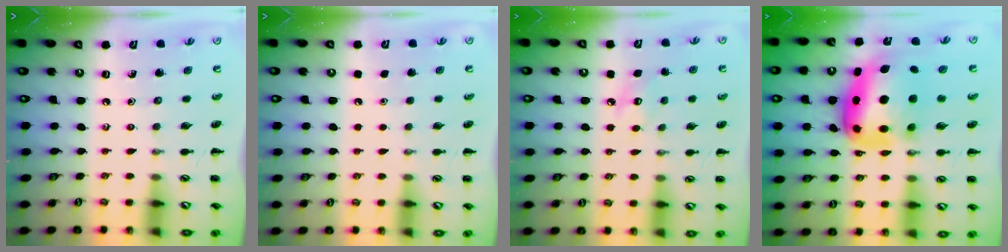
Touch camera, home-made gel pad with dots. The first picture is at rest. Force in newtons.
{"total": 1.6, "press": 1.6, "slide": 0.1}
{"total": 7.6, "press": 7.4, "slide": 1.7}
{"total": 13.7, "press": 13.3, "slide": 3.3}